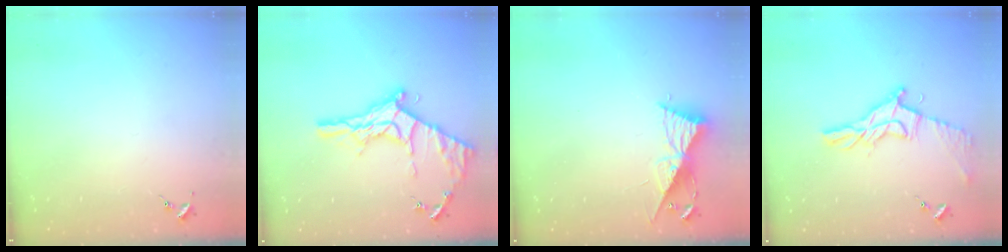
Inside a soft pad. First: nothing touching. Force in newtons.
{"total": 20.6, "press": 20.6, "slide": 1.6}
{"total": 9.5, "press": 9.5, "slide": 0.5}
{"total": 12.7, "press": 12.7, "slide": 0.6}